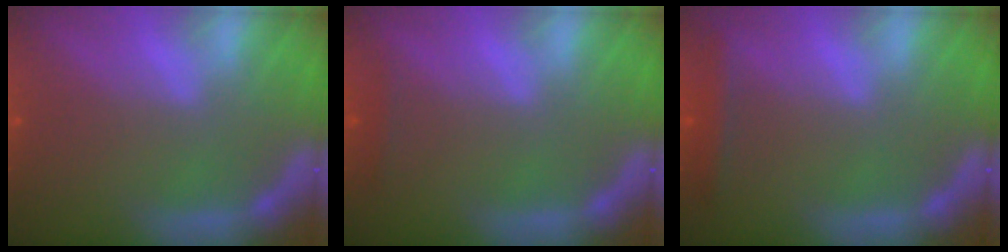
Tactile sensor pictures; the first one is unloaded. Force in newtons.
{"total": 0.9}
{"total": 1.9}